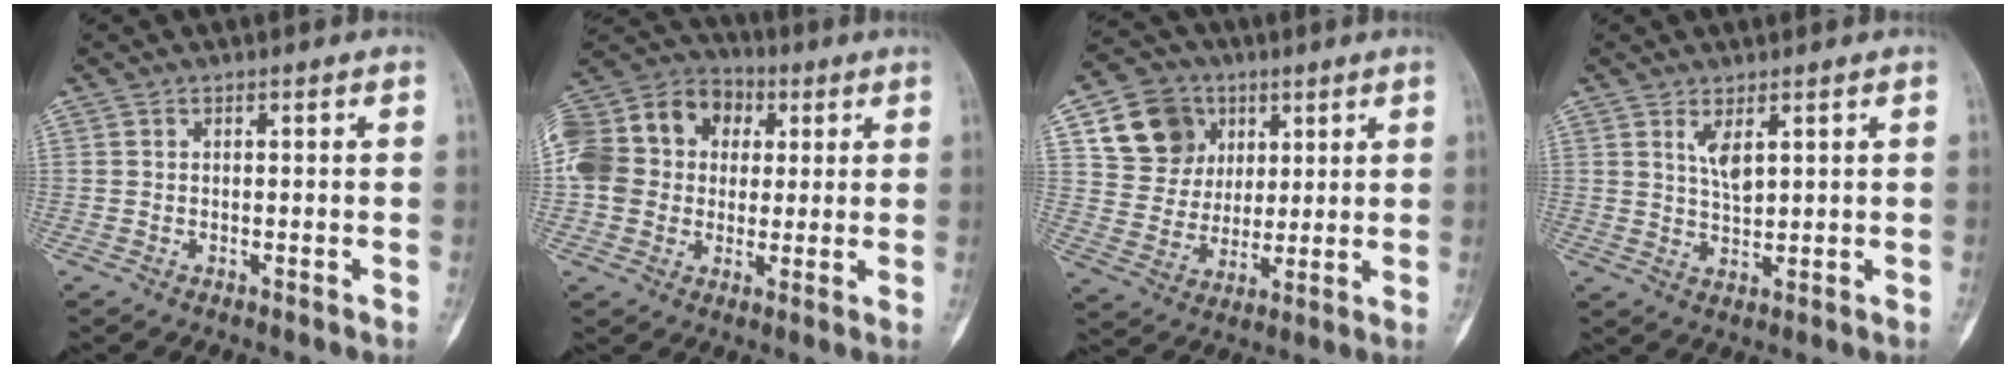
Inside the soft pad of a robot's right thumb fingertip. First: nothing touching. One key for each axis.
{"total": 20.6, "fx": 2.9, "fy": 16.9, "fz": 11.4, "tx": -0.229, "ty": 0.049, "tz": 0.051}
{"total": 13.2, "fx": 5.4, "fy": 11.1, "fz": 4.7, "tx": -0.045, "ty": -0.010, "tz": 0.103}
{"total": 3.7, "fx": 1.8, "fy": 1.2, "fz": 3.0, "tx": -0.053, "ty": -0.016, "tz": 0.040}